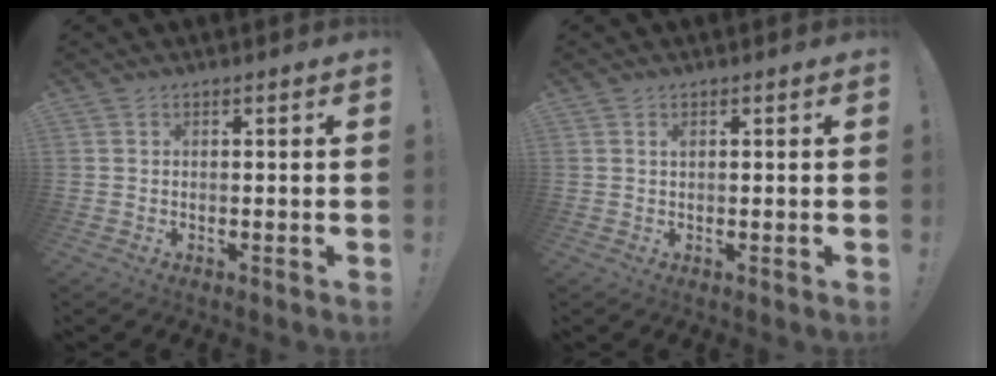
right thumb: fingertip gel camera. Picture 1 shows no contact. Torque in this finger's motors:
{"motor_torque": [-0.06, 0.16, 0.06, -0.14, 0.03]}